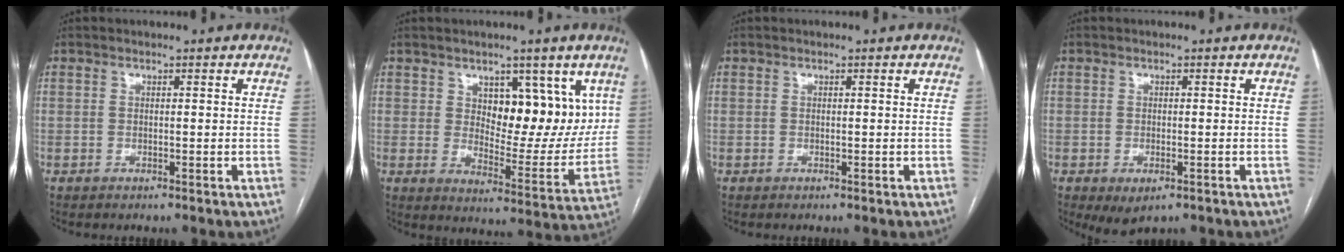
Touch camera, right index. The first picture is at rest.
{"total": 11.9, "force": [5.2, 6.0, 9.0], "torque": [-0.107, -0.003, 0.090]}
{"total": 0.0}
{"total": 3.5, "force": [-1.7, 1.7, 2.6], "torque": [-0.039, -0.006, -0.016]}